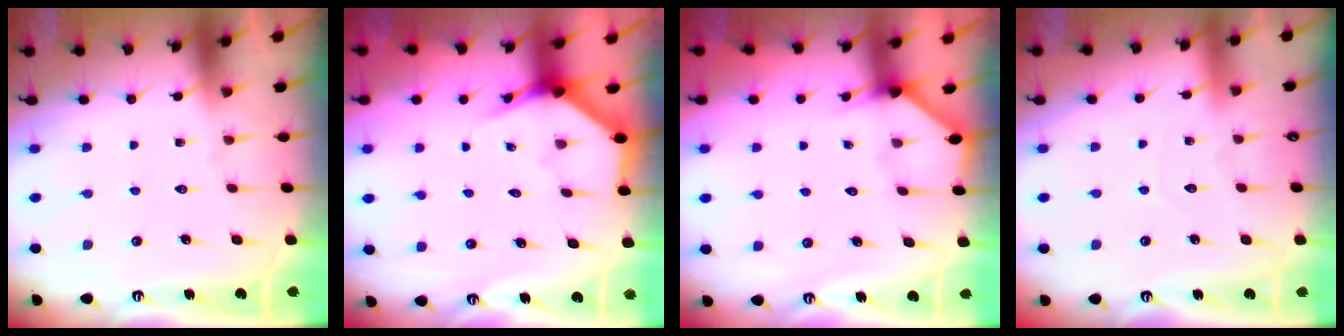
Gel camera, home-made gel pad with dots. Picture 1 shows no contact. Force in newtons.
{"total": 3.9, "press": 3.9, "slide": 0.4}
{"total": 2.2, "press": 2.2, "slide": 0.4}
{"total": 2.9, "press": 2.9, "slide": 0.3}